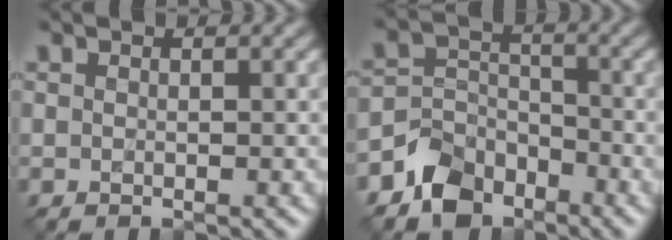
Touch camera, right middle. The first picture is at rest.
{"total": 4.9, "force": [-3.5, 3.2, 1.2], "torque": [-0.020, 0.000, -0.074]}